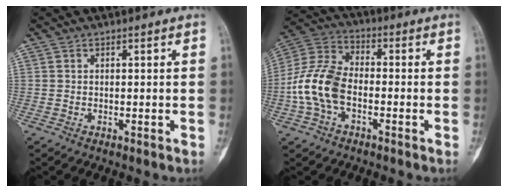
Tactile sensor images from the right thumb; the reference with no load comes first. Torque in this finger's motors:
{"motor_torque": [0.21, 0.21, 0.75, 0.20, 0.14]}